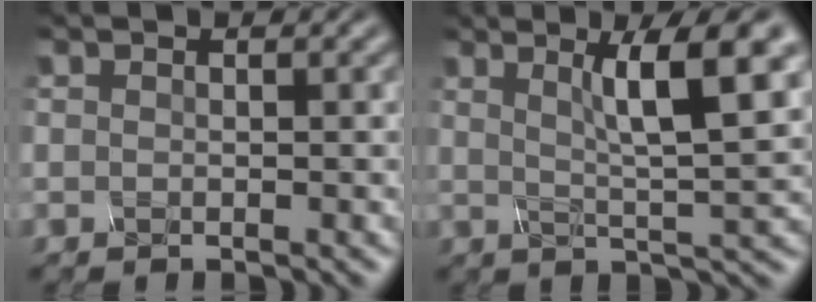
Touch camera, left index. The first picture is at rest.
{"total": 7.5, "force": [2.4, 1.2, 7.0], "torque": [-0.100, 0.005, 0.047]}